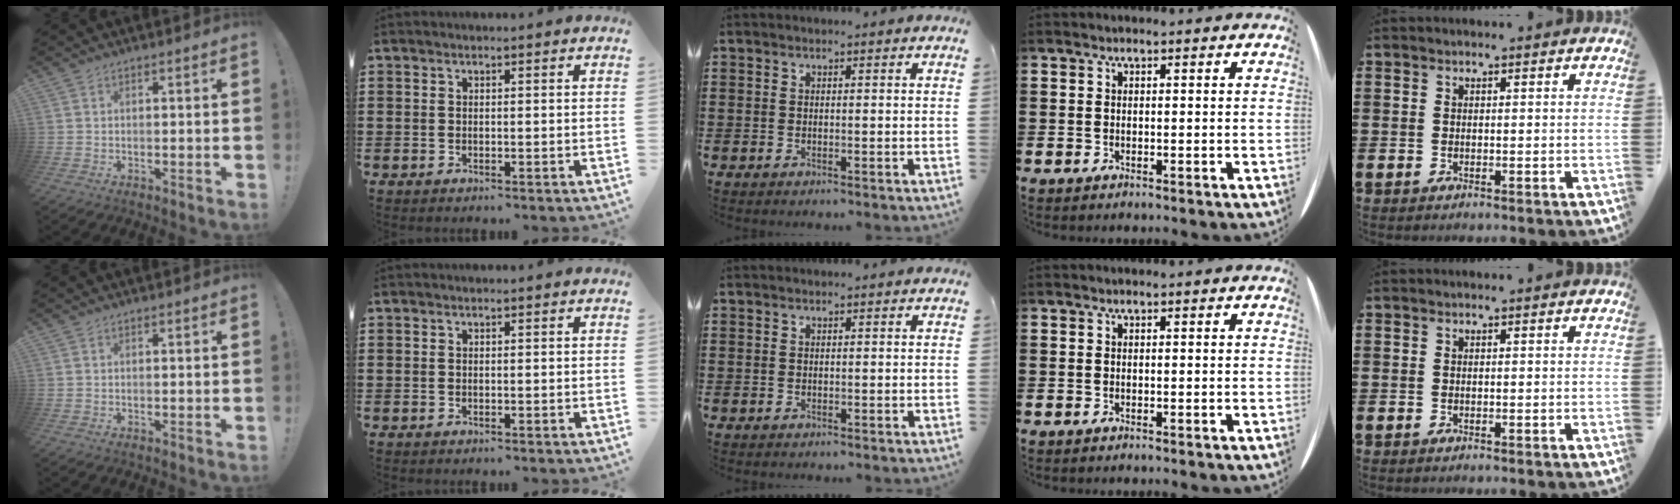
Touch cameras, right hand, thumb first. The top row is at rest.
{}